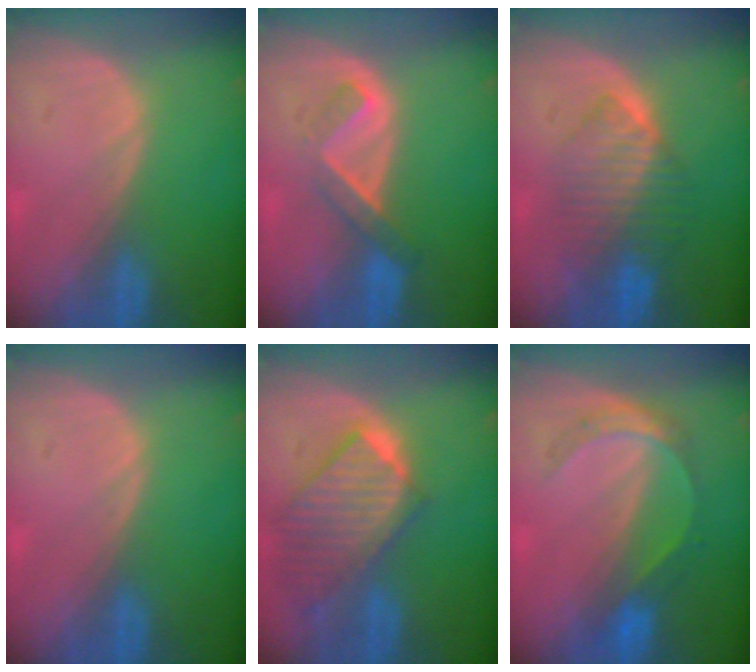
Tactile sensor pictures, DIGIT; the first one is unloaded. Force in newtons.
{"total": 5.1, "press": 4.3, "slide": 2.7}
{"total": 7.2, "press": 7.1, "slide": 1.0}
{"total": 0.0}
{"total": 9.8, "press": 8.6, "slide": 4.6}
{"total": 5.3, "press": 5.0, "slide": 1.6}